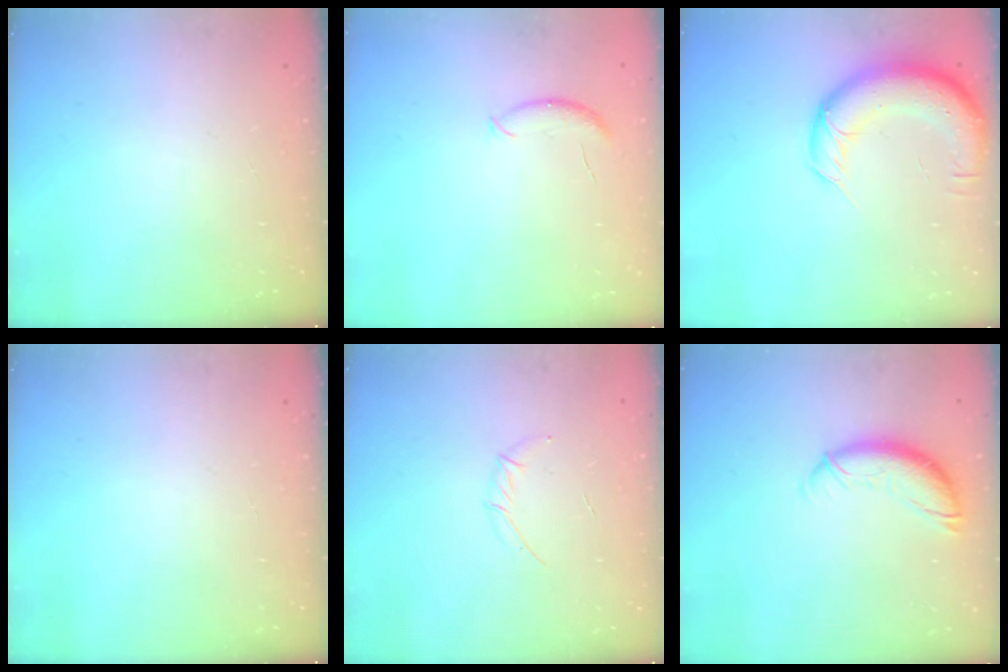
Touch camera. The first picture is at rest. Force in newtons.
{"total": 8.7, "press": 8.6, "slide": 1.2}
{"total": 13.0, "press": 12.5, "slide": 3.3}
{"total": 0.0}
{"total": 3.7, "press": 3.6, "slide": 0.9}
{"total": 11.4, "press": 11.4, "slide": 0.8}